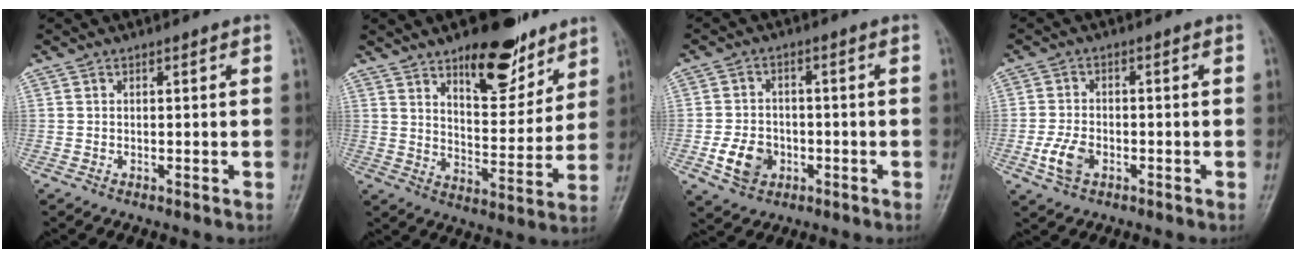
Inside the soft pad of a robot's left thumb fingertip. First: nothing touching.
{"total": 14.3, "force": [9.3, 6.6, 8.6], "torque": [-0.072, -0.057, 0.140]}
{"total": 6.9, "force": [-2.3, 5.5, 3.6], "torque": [-0.052, 0.010, -0.038]}
{"total": 5.2, "force": [-1.9, 3.4, 3.5], "torque": [-0.070, 0.005, -0.037]}